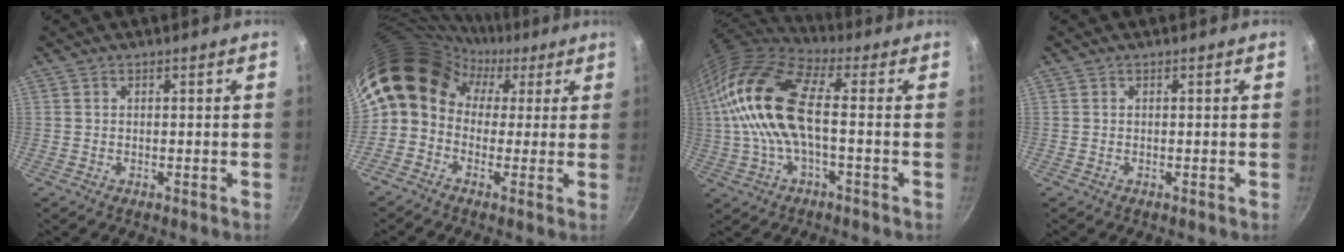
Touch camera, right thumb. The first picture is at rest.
{"total": 14.8, "force": [2.3, 12.3, 7.9], "torque": [-0.121, 0.049, 0.013]}
{"total": 17.4, "force": [0.5, 7.5, 15.7], "torque": [-0.313, 0.020, -0.002]}
{"total": 0.0}